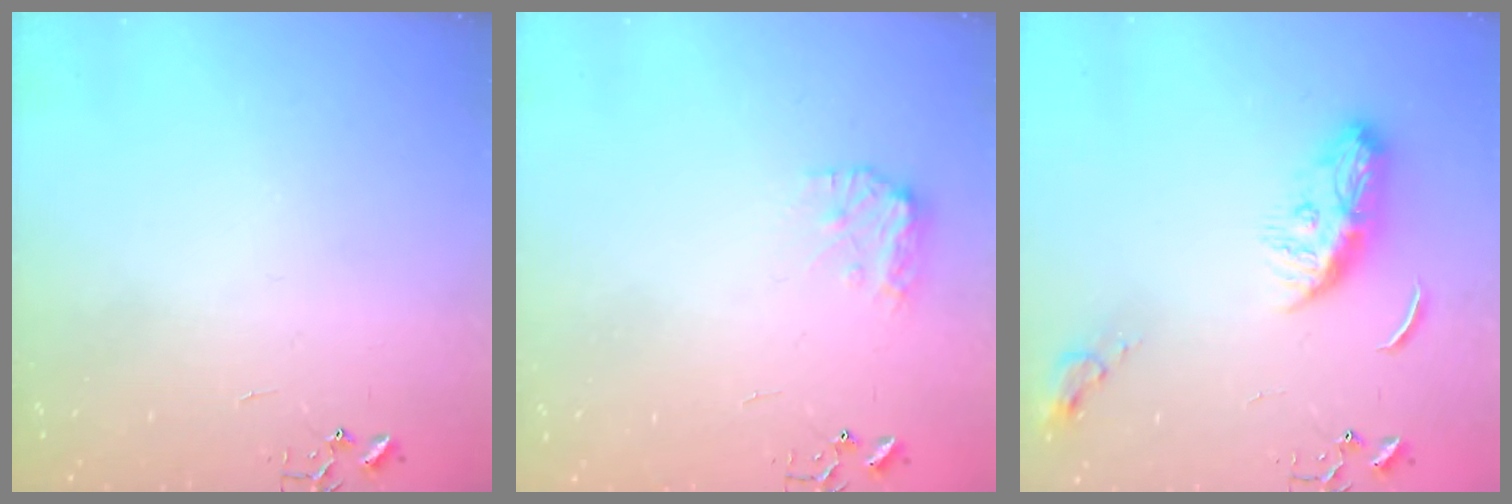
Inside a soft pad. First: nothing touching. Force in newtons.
{"total": 8.7, "press": 8.7, "slide": 0.5}
{"total": 10.3, "press": 10.3, "slide": 0.6}